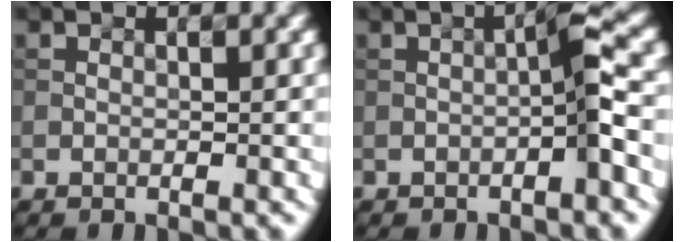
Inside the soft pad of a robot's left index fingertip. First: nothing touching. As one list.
[{"total": 2.7, "force": [-0.8, 0.0, 2.6], "torque": [-0.044, 0.015, -0.017]}]